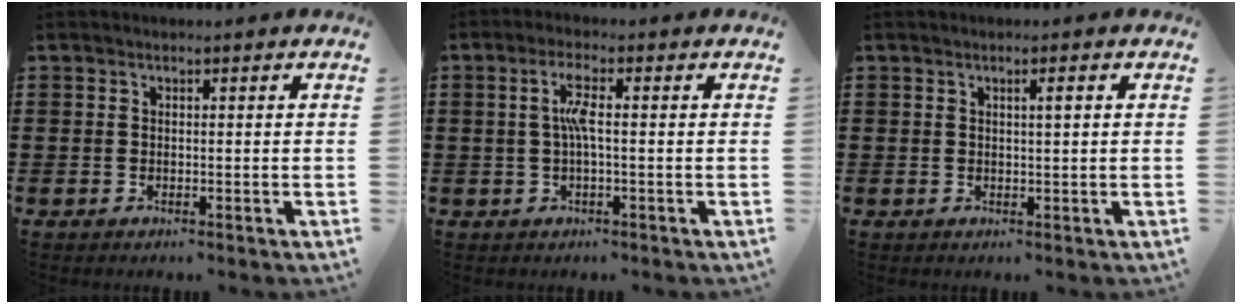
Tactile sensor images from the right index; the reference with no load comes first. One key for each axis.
{"total": 3.7, "fx": 0.0, "fy": 0.5, "fz": 3.7, "tx": -0.078, "ty": 0.000, "tz": -0.007}
{"total": 1.2, "fx": 0.3, "fy": 0.0, "fz": 1.1, "tx": -0.020, "ty": 0.000, "tz": 0.003}